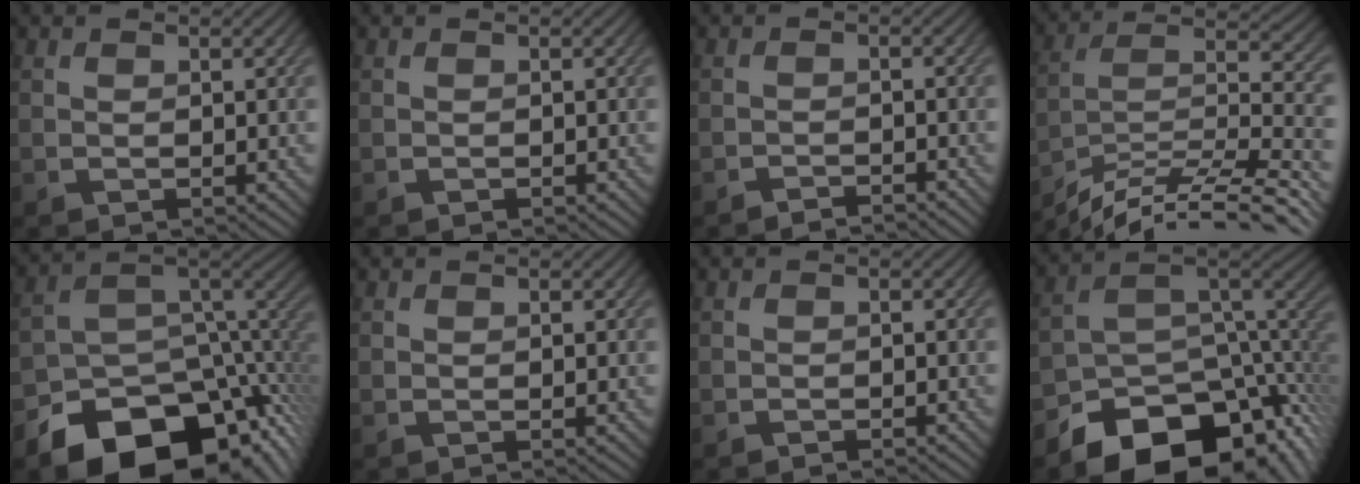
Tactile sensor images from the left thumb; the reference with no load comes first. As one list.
[{"total": 0.0}, {"total": 1.8, "force": [-1.8, 0.0, 0.4], "torque": [-0.002, 0.005, -0.033]}, {"total": 13.2, "force": [-10.7, 2.8, 7.2], "torque": [-0.129, 0.005, -0.189]}, {"total": 17.0, "force": [-10.3, 10.0, 9.1], "torque": [-0.165, -0.056, -0.142]}, {"total": 0.0}, {"total": 0.6, "force": [-0.5, 0.1, 0.1], "torque": [0.001, -0.001, -0.010]}, {"total": 15.9, "force": [-10.4, 8.5, 8.5], "torque": [-0.158, -0.036, -0.154]}]